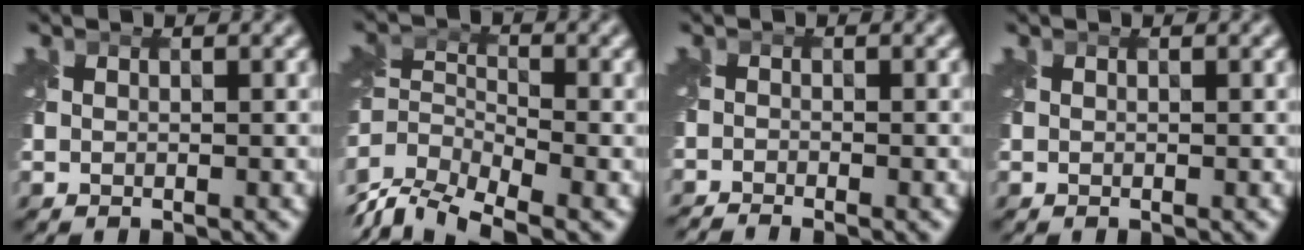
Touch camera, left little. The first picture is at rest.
{"total": 7.0, "force": [-4.2, 3.2, 4.5], "torque": [-0.084, -0.007, -0.091]}
{"total": 2.5, "force": [-2.3, 0.0, 0.9], "torque": [-0.019, -0.011, -0.051]}
{"total": 0.0}